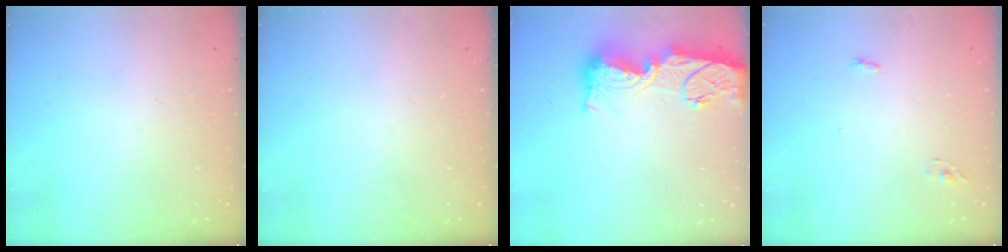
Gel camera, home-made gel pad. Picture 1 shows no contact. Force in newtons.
{"total": 0.0}
{"total": 18.5, "press": 18.4, "slide": 1.7}
{"total": 3.2, "press": 2.9, "slide": 1.5}